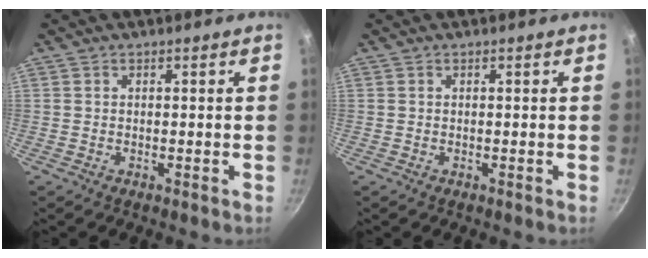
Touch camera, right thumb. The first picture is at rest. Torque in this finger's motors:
{"motor_torque": [0.00, 0.00, -0.15, 0.12, 0.00]}